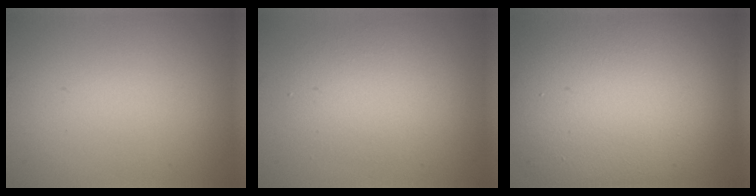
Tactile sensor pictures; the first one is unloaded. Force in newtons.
{"total": 3.7, "press": 3.7, "slide": 0.2}
{"total": 15.2, "press": 15.2, "slide": 0.5}